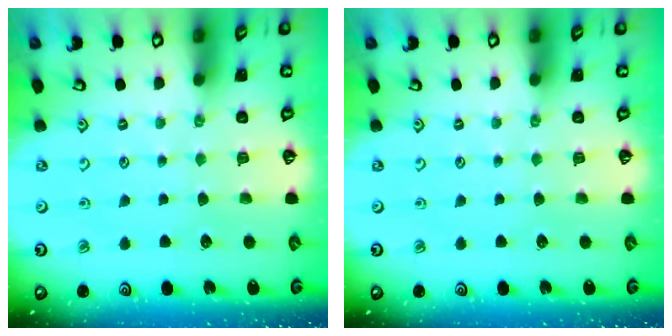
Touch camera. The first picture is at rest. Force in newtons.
{"total": 0.0}